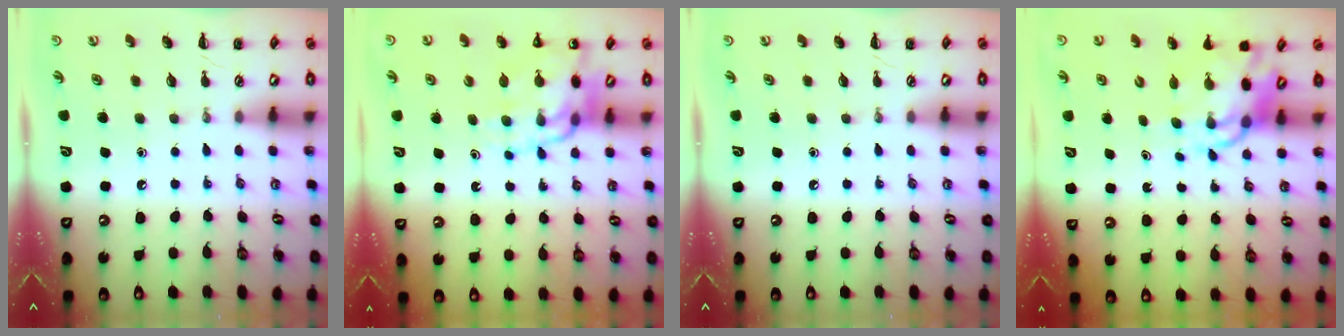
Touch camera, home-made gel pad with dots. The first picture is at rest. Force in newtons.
{"total": 13.3, "press": 12.9, "slide": 3.3}
{"total": 0.0}
{"total": 9.3, "press": 9.0, "slide": 2.2}